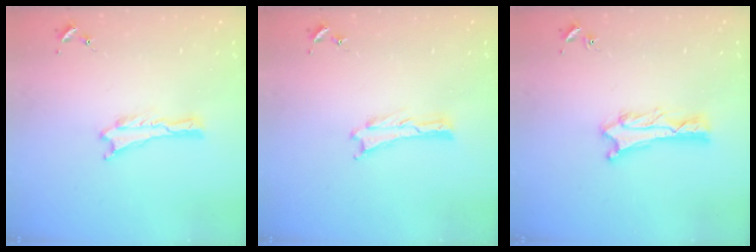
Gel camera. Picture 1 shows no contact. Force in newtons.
{"total": 0.0}
{"total": 1.2, "press": 1.1, "slide": 0.1}